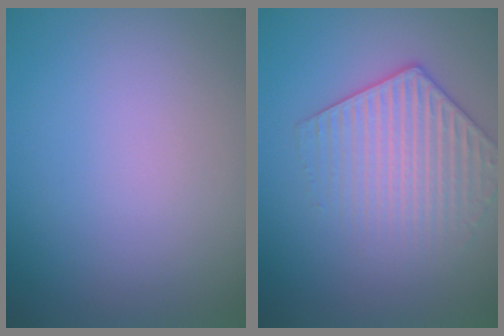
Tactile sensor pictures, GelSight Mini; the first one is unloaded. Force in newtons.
{"total": 3.7, "press": 3.5, "slide": 1.3}